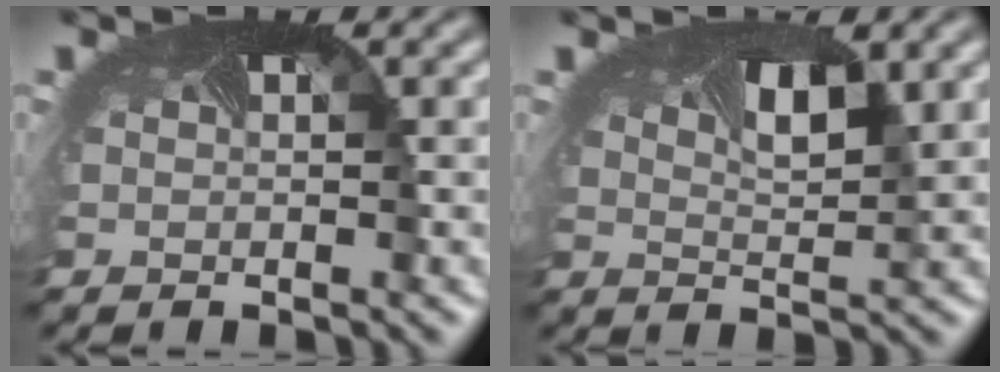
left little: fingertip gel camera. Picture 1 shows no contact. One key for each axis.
{"total": 3.1, "fx": 1.6, "fy": 1.1, "fz": 2.4, "tx": -0.039, "ty": 0.002, "tz": 0.021}